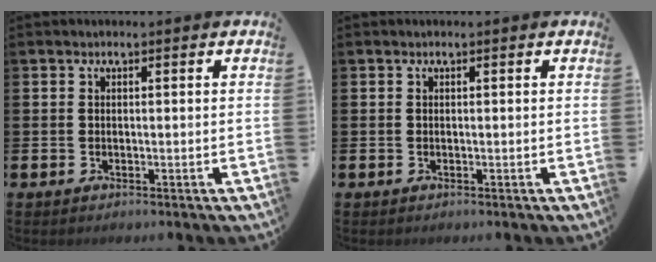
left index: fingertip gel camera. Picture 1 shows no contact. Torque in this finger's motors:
{"motor_torque": [-0.01, 0.01, 0.00, 0.00]}